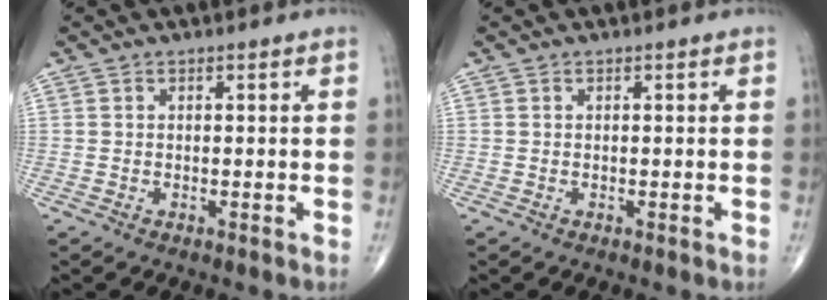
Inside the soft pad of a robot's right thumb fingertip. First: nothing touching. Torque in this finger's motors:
{"motor_torque": [0.06, 0.08, -0.07, -0.05, 0.00]}